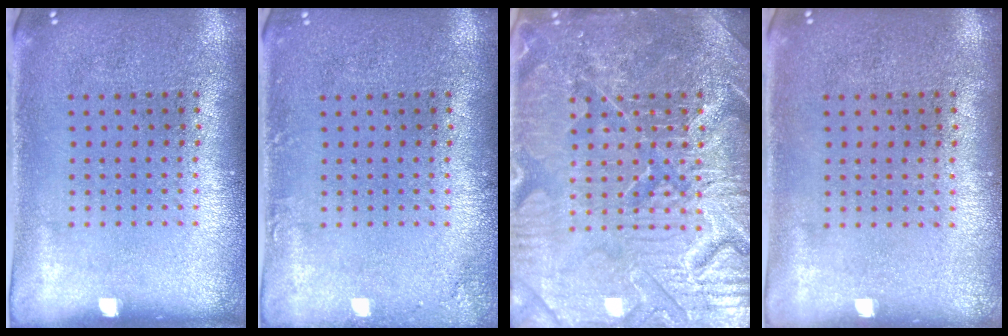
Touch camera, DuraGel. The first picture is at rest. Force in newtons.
{"total": 1.1, "press": 1.1, "slide": 0.1}
{"total": 7.9, "press": 7.8, "slide": 0.9}
{"total": 0.0}